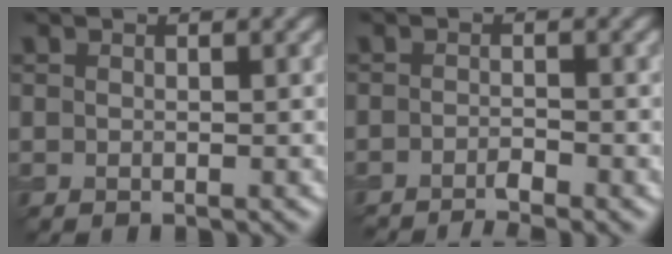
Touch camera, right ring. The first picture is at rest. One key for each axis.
{"total": 1.9, "fx": -1.6, "fy": 0.2, "fz": 1.0, "tx": -0.016, "ty": -0.003, "tz": -0.033}